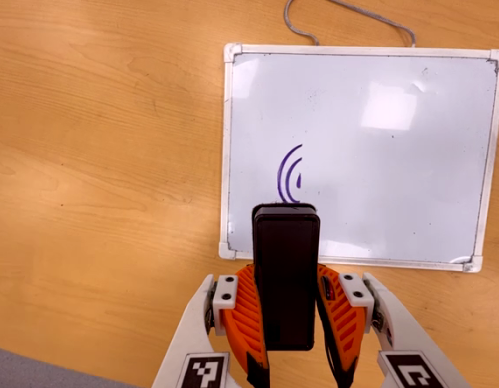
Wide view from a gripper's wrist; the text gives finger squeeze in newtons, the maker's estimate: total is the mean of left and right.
{"total": 8.9, "left": 6.6, "right": 11.3}